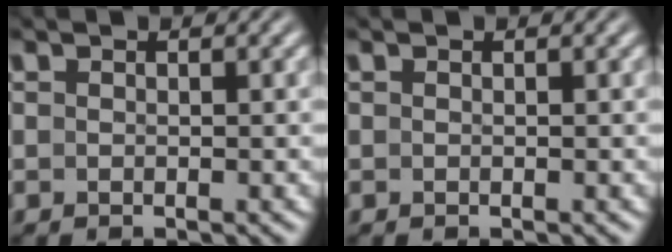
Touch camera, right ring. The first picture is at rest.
{"total": 0.0}